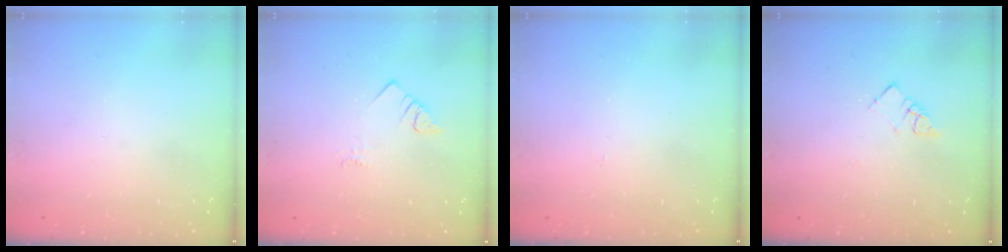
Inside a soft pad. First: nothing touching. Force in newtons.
{"total": 2.3, "press": 2.3, "slide": 0.4}
{"total": 2.8, "press": 2.8, "slide": 0.4}
{"total": 4.5, "press": 4.5, "slide": 0.4}